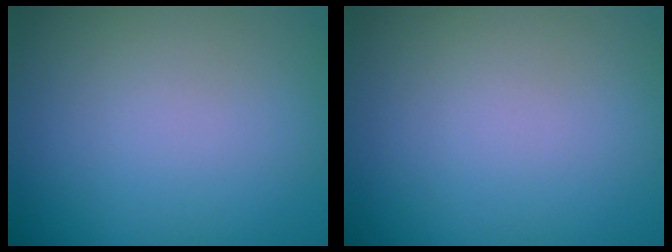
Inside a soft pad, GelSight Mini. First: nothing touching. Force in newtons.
{"total": 0.0}